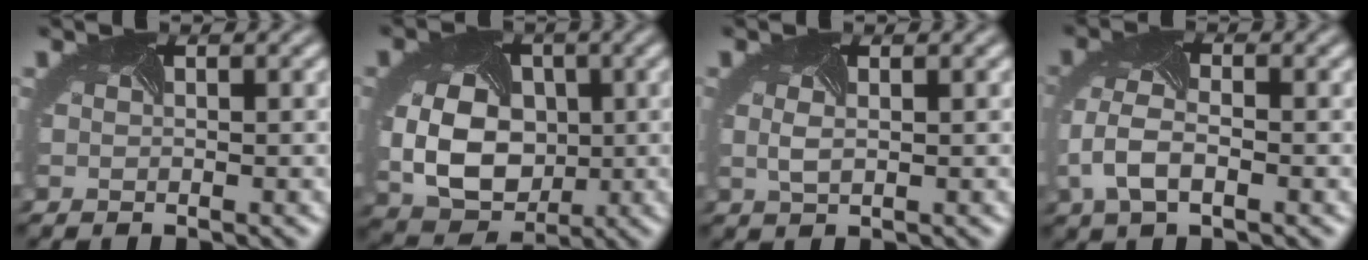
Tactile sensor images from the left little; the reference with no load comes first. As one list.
[{"total": 9.4, "force": [-0.5, 7.1, 6.0], "torque": [-0.119, -0.023, 0.000]}, {"total": 1.4, "force": [0.3, 0.7, 1.1], "torque": [-0.029, -0.004, 0.007]}, {"total": 4.2, "force": [-1.4, 2.3, 3.2], "torque": [-0.079, -0.003, -0.028]}]